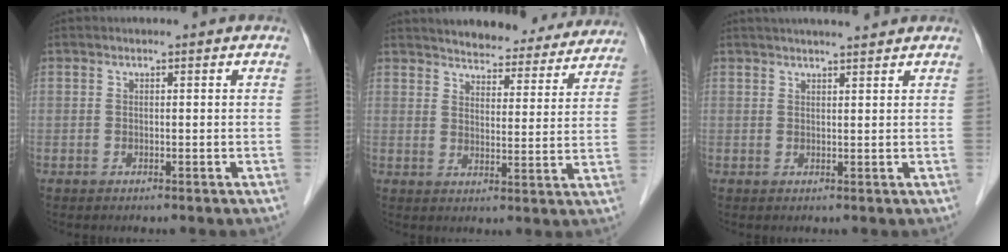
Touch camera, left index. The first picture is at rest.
{"total": 18.8, "force": [17.5, 4.7, 5.1], "torque": [-0.051, -0.009, 0.211]}
{"total": 7.2, "force": [6.4, 0.7, 3.3], "torque": [-0.048, 0.025, 0.087]}